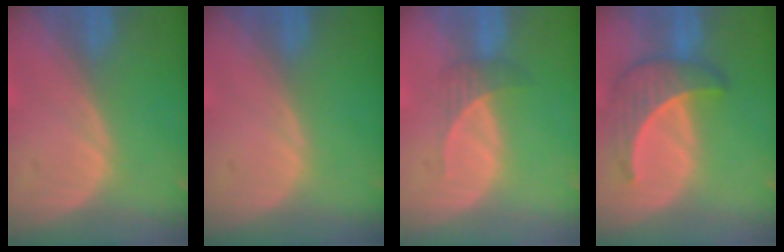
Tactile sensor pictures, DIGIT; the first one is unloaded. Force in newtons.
{"total": 0.0}
{"total": 2.5, "press": 2.3, "slide": 0.9}
{"total": 6.2, "press": 6.1, "slide": 1.1}